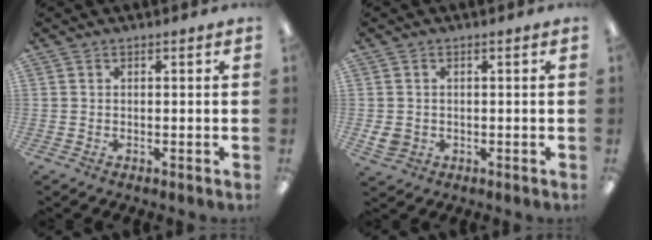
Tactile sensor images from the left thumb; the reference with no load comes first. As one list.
[{"total": 3.0, "force": [-0.3, 2.7, 1.4], "torque": [-0.030, 0.002, -0.006]}]